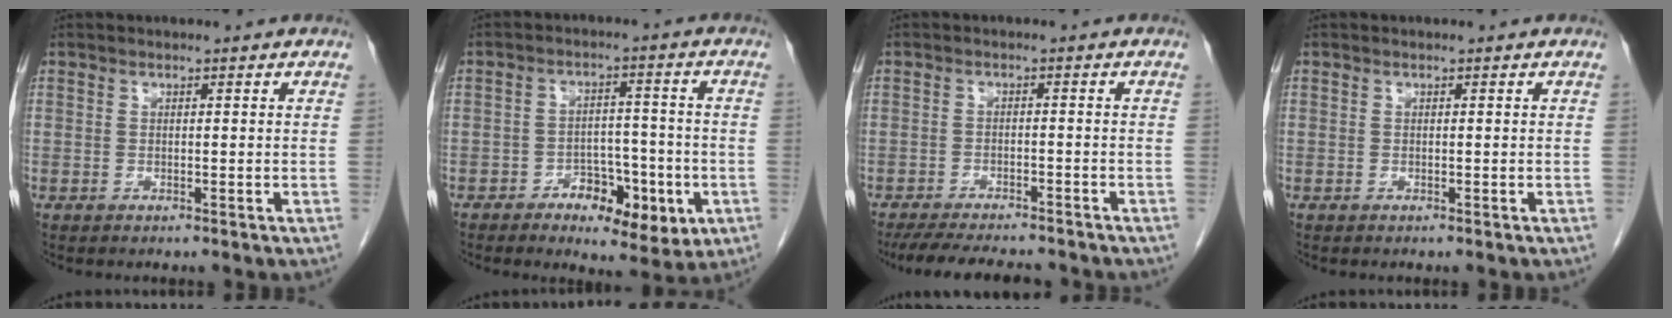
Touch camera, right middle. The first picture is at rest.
{"total": 8.9, "force": [-3.8, 4.3, 6.8], "torque": [-0.092, 0.008, -0.051]}
{"total": 11.5, "force": [-10.2, 2.3, 4.7], "torque": [-0.074, -0.008, -0.143]}
{"total": 0.0}